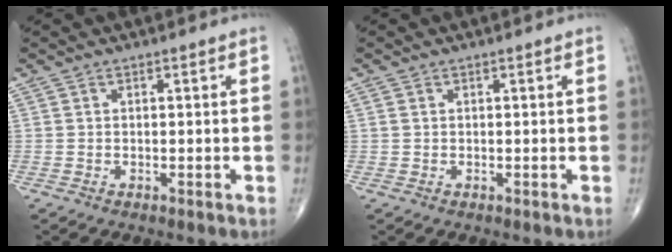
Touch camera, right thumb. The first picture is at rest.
{"total": 0.7, "force": [0.3, 0.5, 0.5], "torque": [-0.012, 0.005, 0.008]}